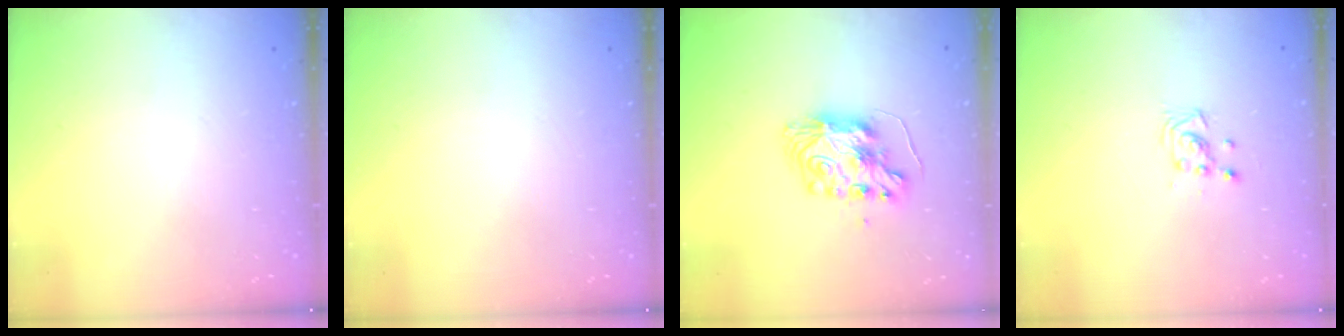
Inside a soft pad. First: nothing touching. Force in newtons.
{"total": 0.0}
{"total": 9.1, "press": 9.0, "slide": 0.9}
{"total": 3.0, "press": 2.9, "slide": 0.5}